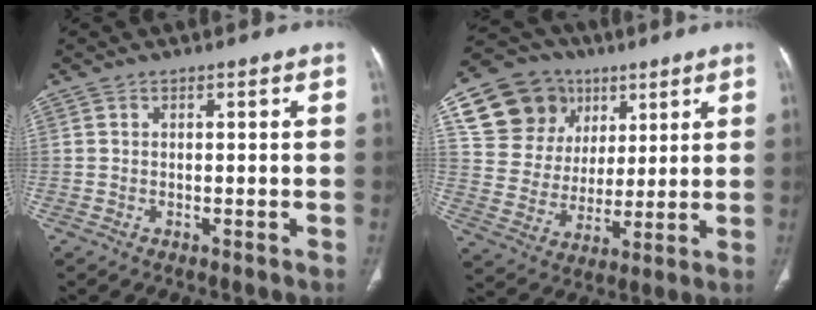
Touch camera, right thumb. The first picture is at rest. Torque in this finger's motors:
{"motor_torque": [0.64, 1.35, 0.20, -0.26, -0.02]}